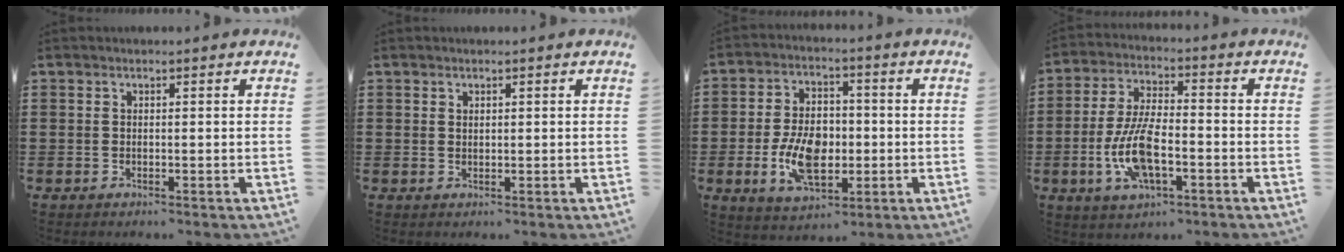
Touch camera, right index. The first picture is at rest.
{"total": 0.7, "force": [0.5, 0.3, 0.2], "torque": [-0.005, 0.000, 0.011]}
{"total": 9.9, "force": [-1.9, 5.9, 7.8], "torque": [-0.153, -0.002, -0.036]}
{"total": 10.3, "force": [-2.9, 3.9, 9.0], "torque": [-0.204, -0.013, -0.057]}